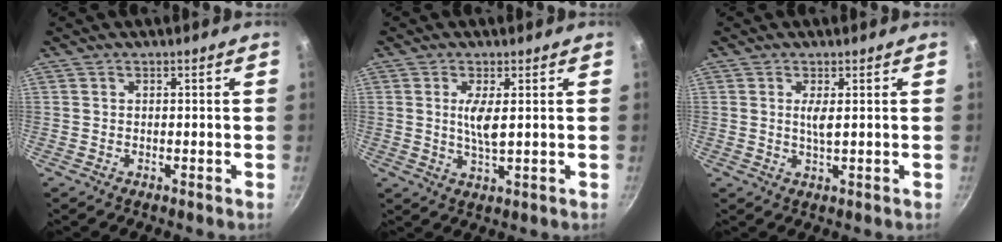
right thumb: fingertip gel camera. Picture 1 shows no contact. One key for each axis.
{"total": 4.7, "fx": 0.9, "fy": 1.3, "fz": 4.4, "tx": -0.091, "ty": -0.006, "tz": 0.019}
{"total": 2.4, "fx": 0.6, "fy": 0.5, "fz": 2.3, "tx": -0.045, "ty": -0.005, "tz": 0.012}